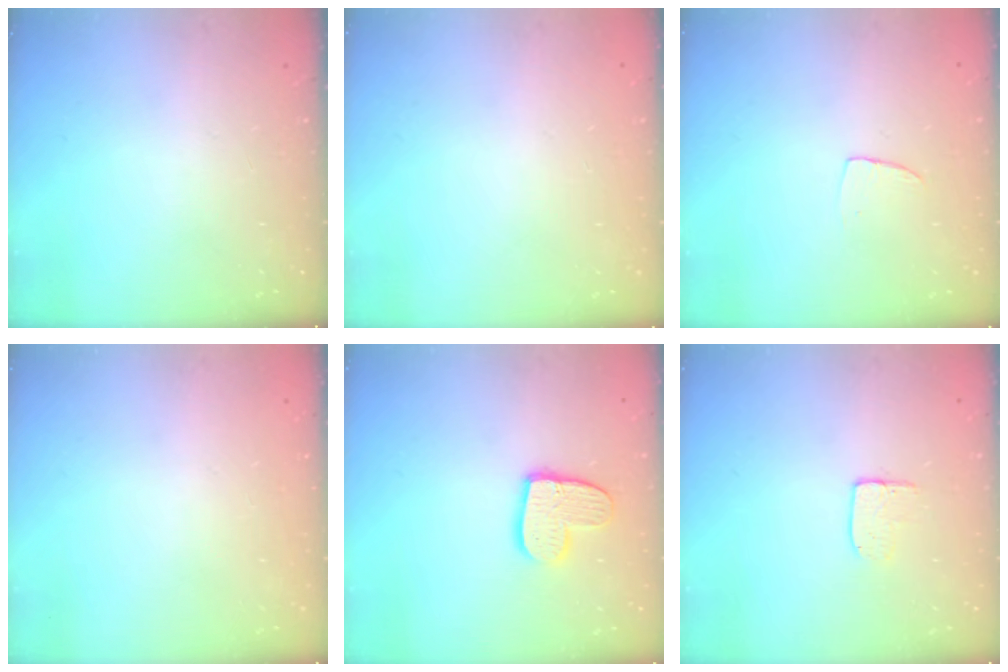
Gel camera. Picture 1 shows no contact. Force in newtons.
{"total": 0.0}
{"total": 4.0, "press": 4.0, "slide": 0.3}
{"total": 0.0}
{"total": 11.5, "press": 11.4, "slide": 0.9}
{"total": 6.1, "press": 6.1, "slide": 0.4}